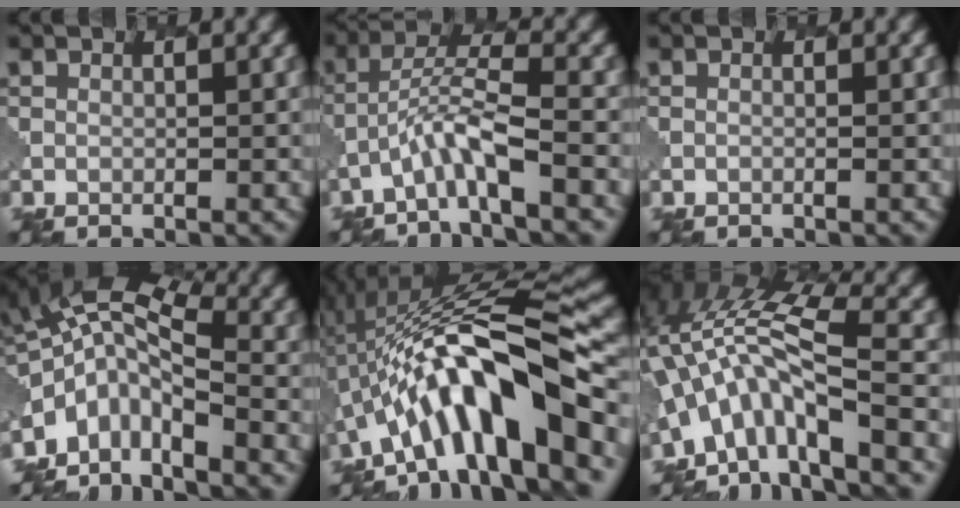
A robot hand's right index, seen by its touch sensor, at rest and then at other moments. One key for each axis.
{"total": 3.9, "fx": -2.2, "fy": 0.4, "fz": 3.2, "tx": -0.063, "ty": 0.014, "tz": -0.046}
{"total": 0.0}
{"total": 5.9, "fx": -3.1, "fy": 2.8, "fz": 4.2, "tx": -0.075, "ty": 0.007, "tz": -0.075}
{"total": 12.1, "fx": -3.7, "fy": 3.5, "fz": 11.0, "tx": -0.164, "ty": 0.027, "tz": -0.061}
{"total": 9.1, "fx": -3.3, "fy": 3.0, "fz": 7.9, "tx": -0.143, "ty": 0.015, "tz": -0.065}